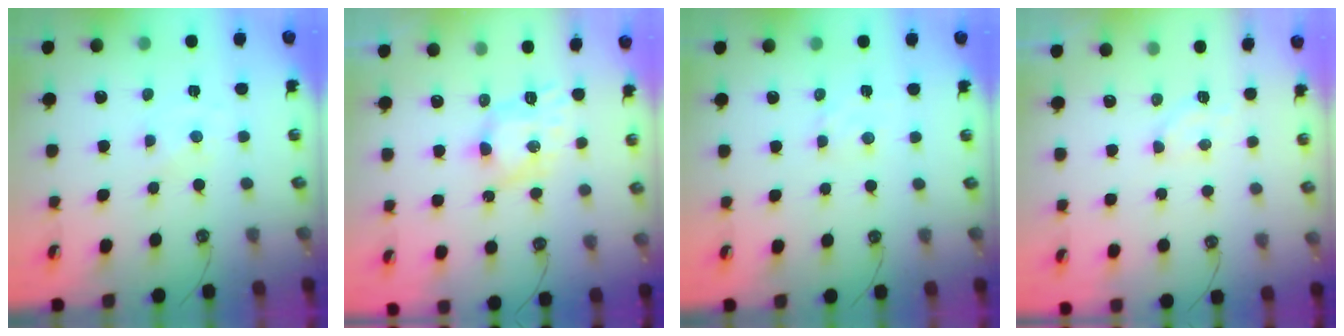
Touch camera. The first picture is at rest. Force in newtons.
{"total": 7.7, "press": 7.7, "slide": 0.2}
{"total": 2.8, "press": 2.7, "slide": 0.4}
{"total": 4.8, "press": 4.7, "slide": 1.0}